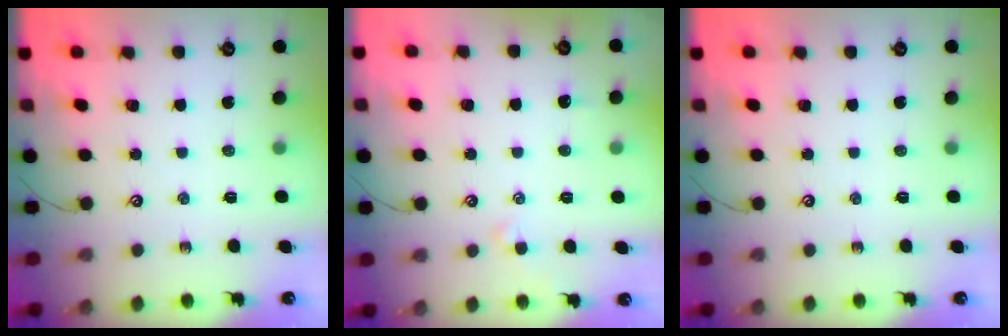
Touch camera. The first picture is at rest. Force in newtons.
{"total": 2.5, "press": 2.5, "slide": 0.4}
{"total": 0.0}